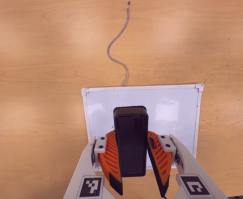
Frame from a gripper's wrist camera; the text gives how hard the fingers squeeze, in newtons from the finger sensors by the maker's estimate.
{"total": 9.6, "left": 9.7, "right": 9.4}